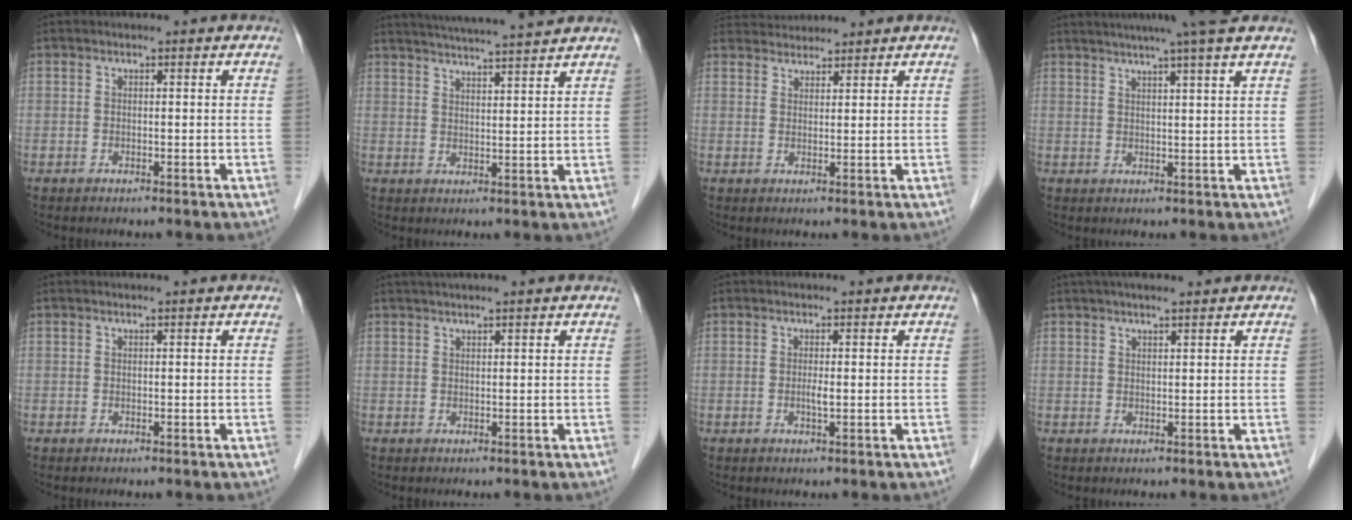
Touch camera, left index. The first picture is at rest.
{"total": 12.6, "force": [11.5, -0.3, 5.3], "torque": [-0.086, 0.023, 0.160]}
{"total": 4.3, "force": [4.2, 0.8, 0.1], "torque": [0.000, 0.032, 0.076]}
{"total": 9.9, "force": [8.0, -1.3, 5.7], "torque": [-0.082, 0.020, 0.095]}
{"total": 0.0}
{"total": 4.1, "force": [3.4, -0.4, 2.2], "torque": [-0.022, 0.036, 0.059]}
{"total": 1.0, "force": [0.0, 0.1, 1.0], "torque": [-0.015, -0.001, 0.002]}
{"total": 5.6, "force": [4.6, 0.8, 3.0], "torque": [-0.039, 0.033, 0.078]}